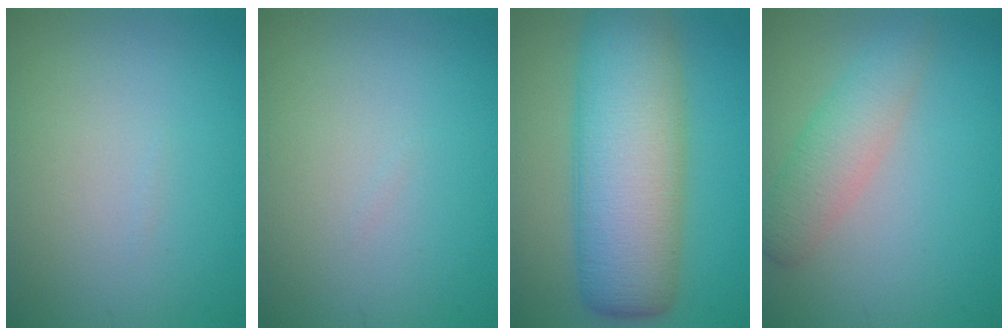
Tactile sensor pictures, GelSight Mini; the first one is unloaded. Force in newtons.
{"total": 0.0}
{"total": 10.9, "press": 10.9, "slide": 0.5}
{"total": 3.4, "press": 3.3, "slide": 0.3}